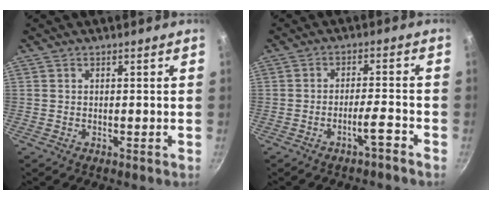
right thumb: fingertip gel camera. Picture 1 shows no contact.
{"total": 2.6, "force": [-2.0, 0.0, 1.6], "torque": [-0.035, 0.018, -0.030]}